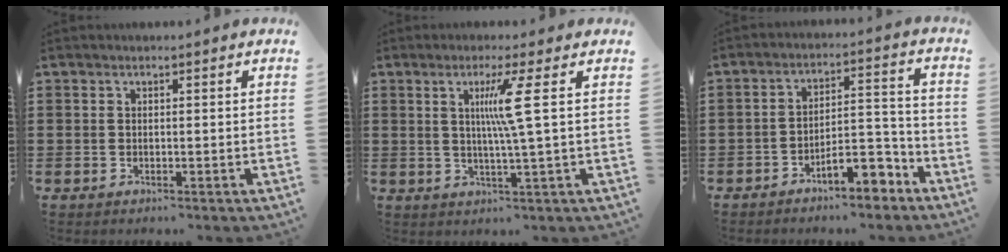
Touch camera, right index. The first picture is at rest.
{"total": 6.1, "force": [1.4, -1.1, 5.8], "torque": [-0.115, -0.009, 0.016]}
{"total": 7.6, "force": [-5.7, 2.1, 4.6], "torque": [-0.074, 0.006, -0.103]}